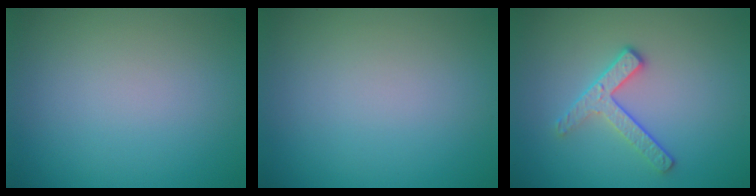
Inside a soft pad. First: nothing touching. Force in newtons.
{"total": 0.0}
{"total": 2.8, "press": 2.4, "slide": 1.4}